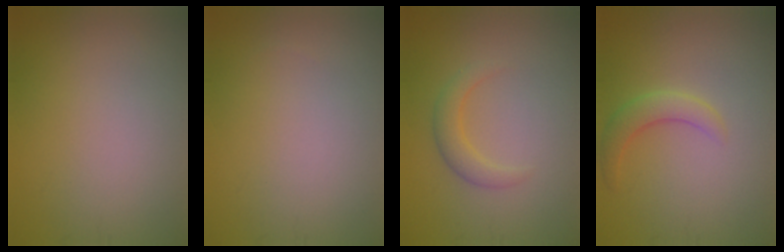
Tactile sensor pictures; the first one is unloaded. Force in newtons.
{"total": 0.0}
{"total": 2.0, "press": 2.0, "slide": 0.1}
{"total": 2.6, "press": 2.6, "slide": 0.1}